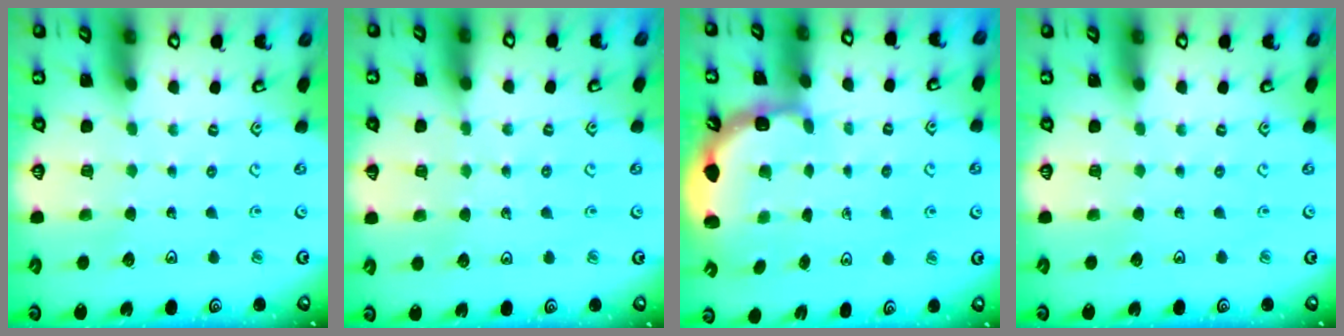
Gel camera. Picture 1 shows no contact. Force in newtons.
{"total": 3.9, "press": 3.5, "slide": 1.7}
{"total": 3.2, "press": 2.7, "slide": 1.7}
{"total": 0.0}